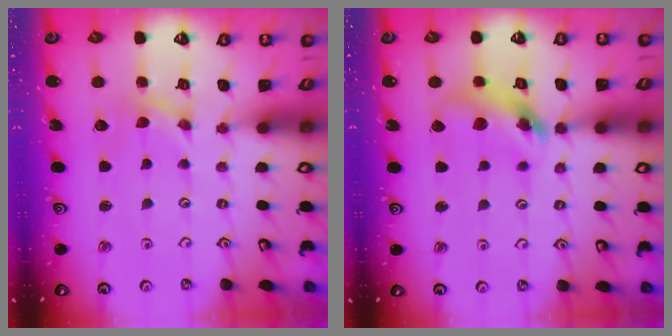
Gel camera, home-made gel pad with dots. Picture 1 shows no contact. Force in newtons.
{"total": 10.7, "press": 10.6, "slide": 1.2}